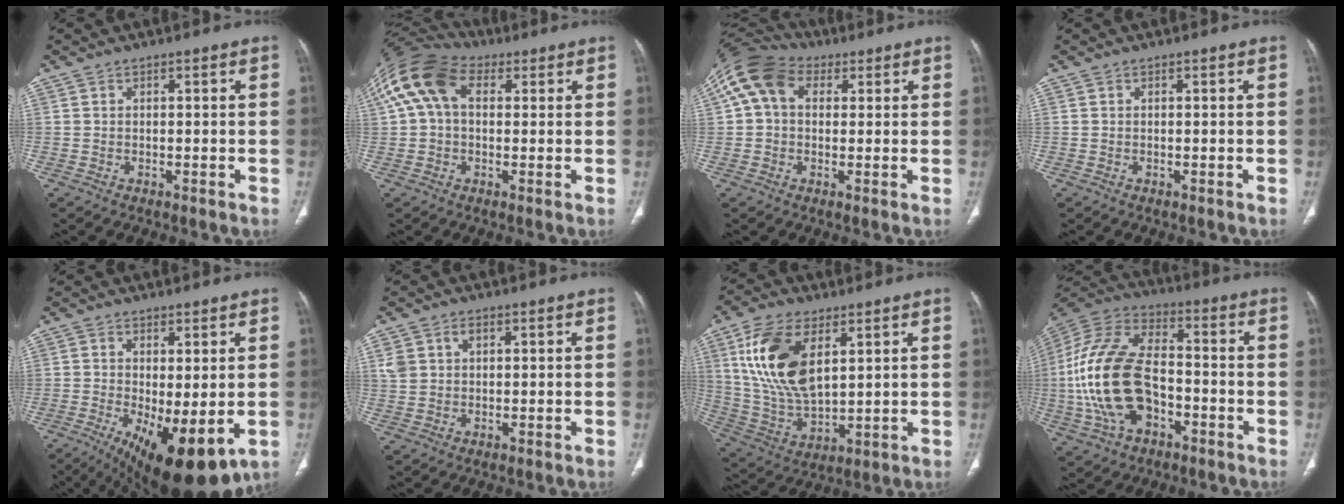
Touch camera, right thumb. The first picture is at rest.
{"total": 13.2, "force": [3.6, 8.7, 9.2], "torque": [-0.188, 0.043, 0.060]}
{"total": 11.8, "force": [3.5, 8.6, 7.3], "torque": [-0.139, 0.038, 0.056]}
{"total": 0.0}
{"total": 14.4, "force": [-4.3, 5.5, 12.6], "torque": [-0.193, -0.022, -0.047]}
{"total": 3.9, "force": [1.5, 2.8, 2.1], "torque": [-0.035, 0.001, 0.037]}
{"total": 17.0, "force": [6.2, 8.8, 13.2], "torque": [-0.254, -0.022, 0.129]}
{"total": 21.5, "force": [-4.2, 12.9, 16.6], "torque": [-0.343, 0.024, -0.077]}